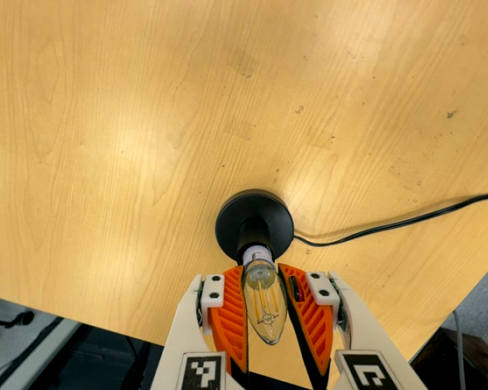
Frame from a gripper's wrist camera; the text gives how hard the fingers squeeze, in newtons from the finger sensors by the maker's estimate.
{"total": 13.6, "left": 14.7, "right": 12.5}